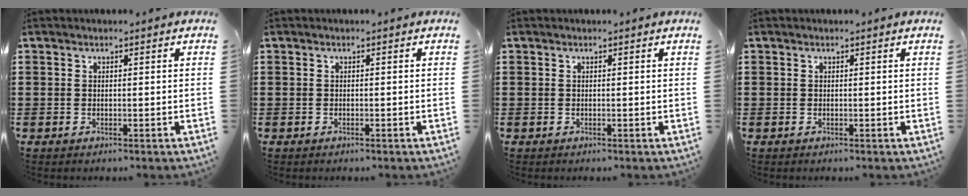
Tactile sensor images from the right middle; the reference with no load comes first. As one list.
[{"total": 0.0}, {"total": 0.0}, {"total": 0.0}]